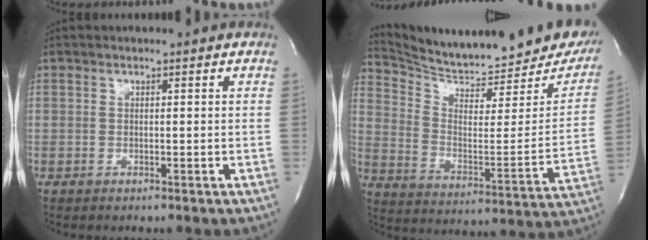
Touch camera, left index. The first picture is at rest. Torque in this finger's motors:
{"motor_torque": [0.40, -0.58, -0.03, 0.03]}